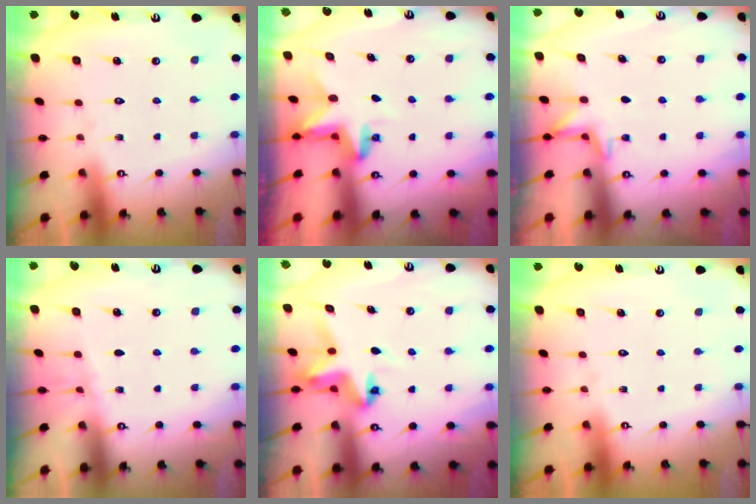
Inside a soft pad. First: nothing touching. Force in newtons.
{"total": 3.2, "press": 3.2, "slide": 0.1}
{"total": 3.5, "press": 3.3, "slide": 1.1}
{"total": 1.4, "press": 1.3, "slide": 0.3}
{"total": 4.9, "press": 4.9, "slide": 0.3}
{"total": 0.0}